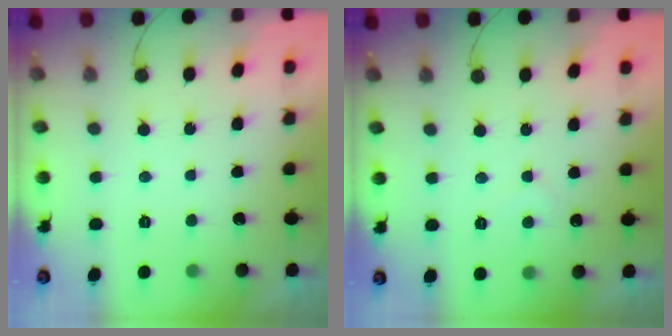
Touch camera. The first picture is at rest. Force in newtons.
{"total": 3.5, "press": 3.5, "slide": 0.2}